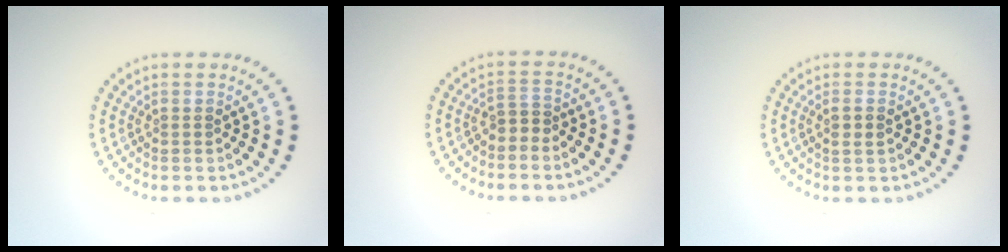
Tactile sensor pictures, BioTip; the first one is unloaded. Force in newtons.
{"total": 1.4, "press": 1.1, "slide": 0.9}
{"total": 1.2, "press": 1.0, "slide": 0.6}